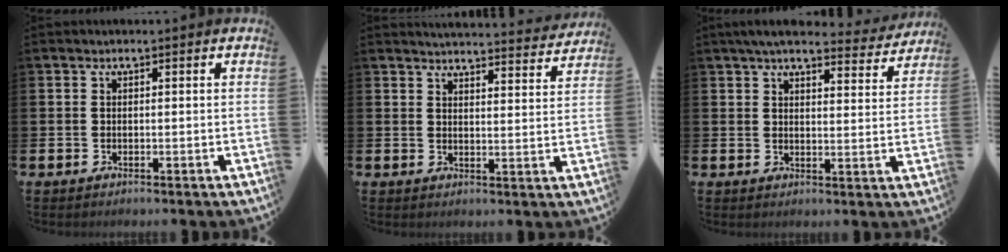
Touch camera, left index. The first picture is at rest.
{"total": 4.5, "force": [4.4, 0.1, 0.4], "torque": [-0.005, -0.039, 0.075]}
{"total": 5.4, "force": [4.9, 1.0, 2.0], "torque": [-0.044, -0.024, 0.084]}